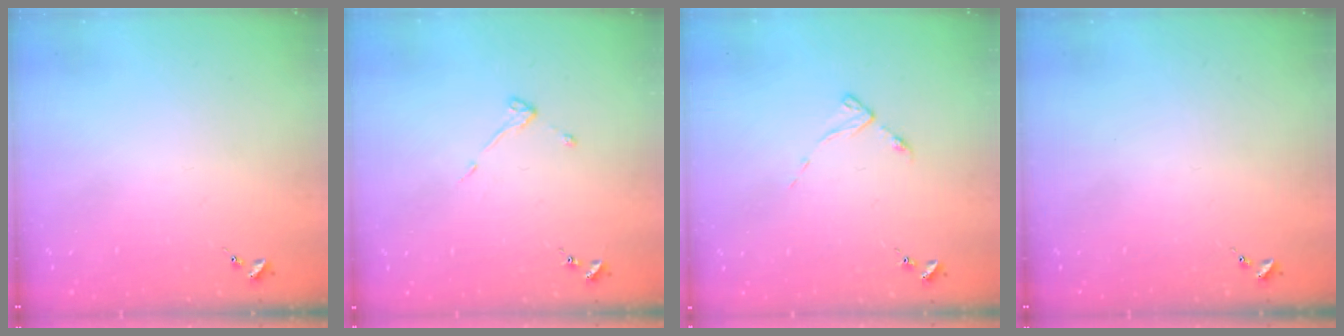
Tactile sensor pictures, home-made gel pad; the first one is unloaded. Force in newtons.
{"total": 4.3, "press": 4.3, "slide": 0.4}
{"total": 3.1, "press": 3.1, "slide": 0.4}
{"total": 0.0}